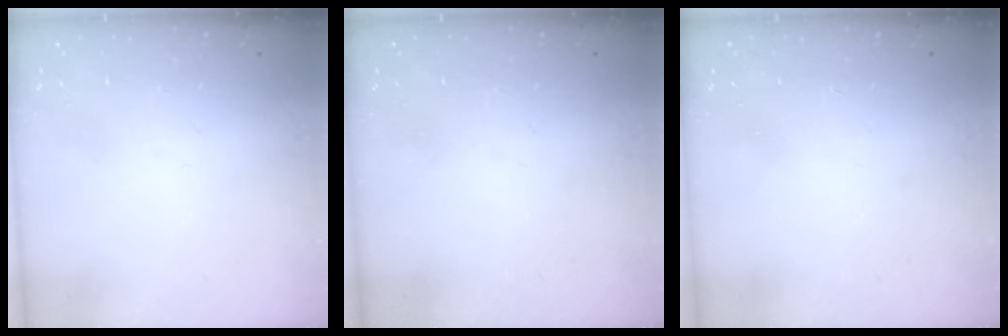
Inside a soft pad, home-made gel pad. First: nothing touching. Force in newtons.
{"total": 0.0}
{"total": 0.0}